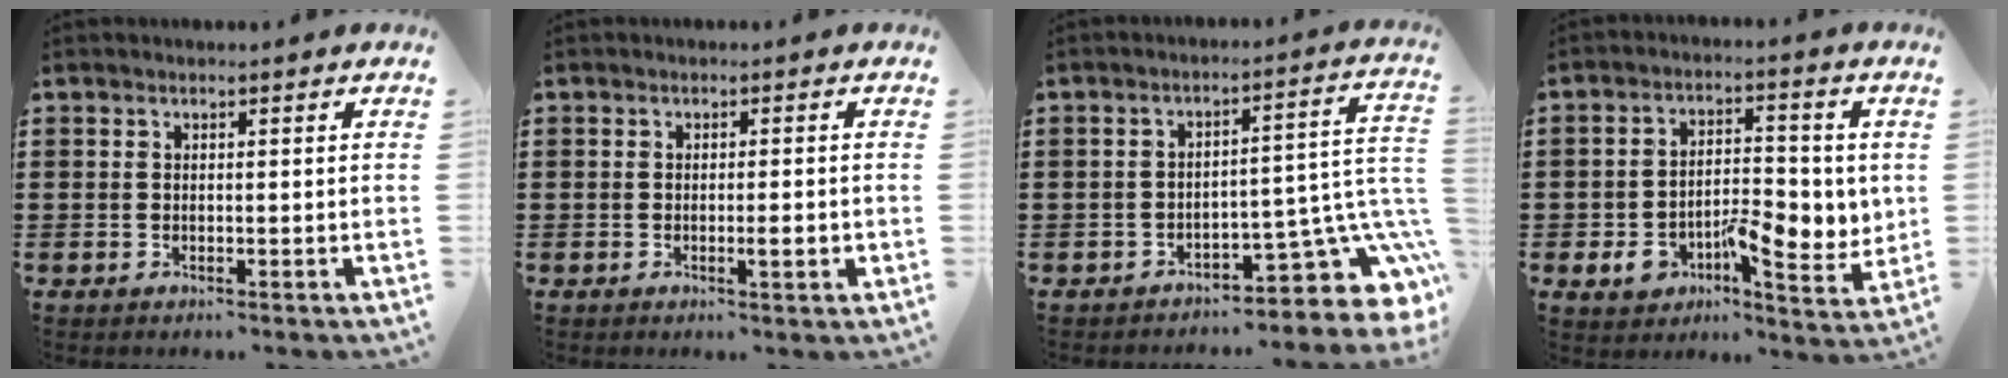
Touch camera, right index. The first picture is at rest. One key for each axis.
{"total": 2.4, "fx": -0.5, "fy": 0.4, "fz": 2.3, "tx": -0.038, "ty": -0.002, "tz": -0.009}
{"total": 7.4, "fx": -3.6, "fy": 3.6, "fz": 5.4, "tx": -0.074, "ty": -0.013, "tz": -0.061}
{"total": 9.3, "fx": -2.1, "fy": 5.3, "fz": 7.4, "tx": -0.116, "ty": 0.012, "tz": -0.034}